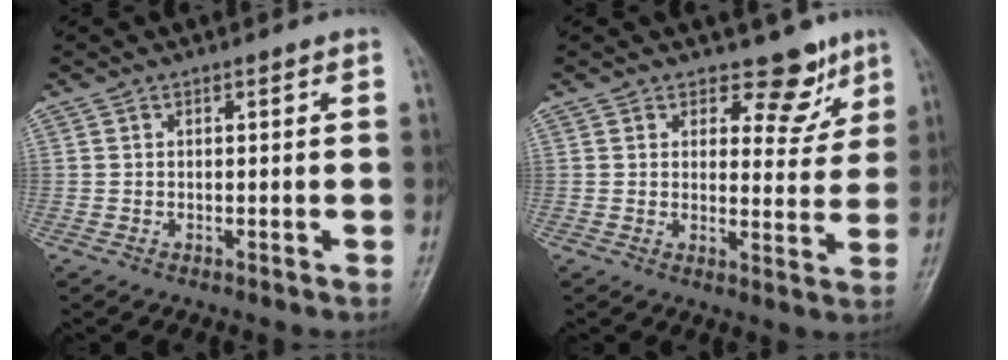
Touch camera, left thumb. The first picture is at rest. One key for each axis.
{"total": 6.9, "fx": 5.0, "fy": 4.1, "fz": 2.2, "tx": 0.011, "ty": -0.032, "tz": 0.065}